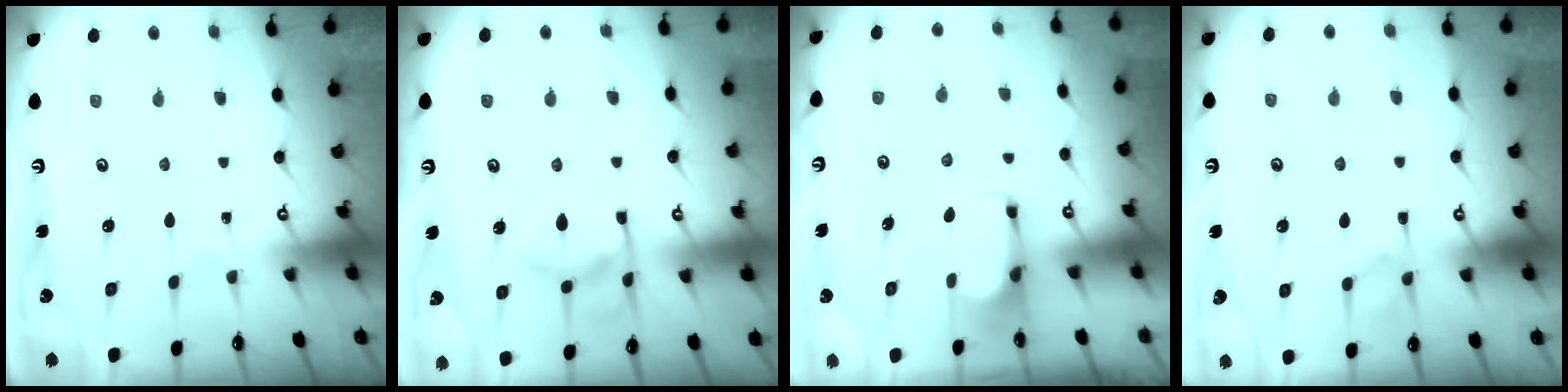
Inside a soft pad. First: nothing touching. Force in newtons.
{"total": 9.8, "press": 9.8, "slide": 0.5}
{"total": 3.0, "press": 2.9, "slide": 0.5}
{"total": 1.7, "press": 1.4, "slide": 0.9}